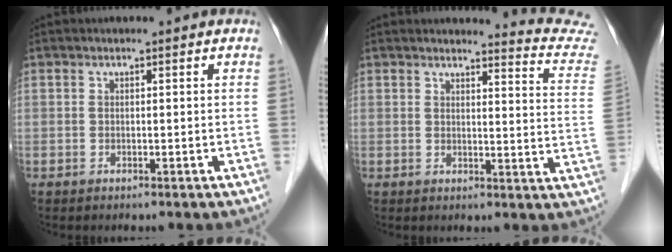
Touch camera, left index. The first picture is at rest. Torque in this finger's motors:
{"motor_torque": [0.79, -1.13, 0.36, 0.03]}